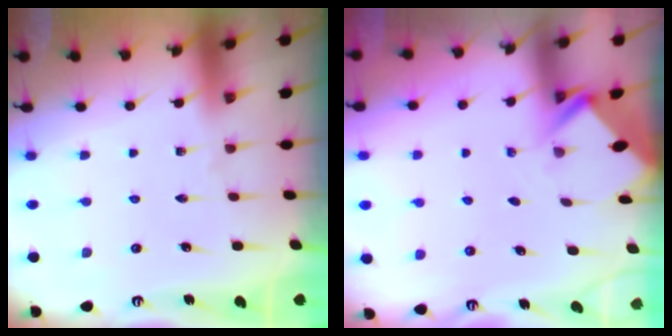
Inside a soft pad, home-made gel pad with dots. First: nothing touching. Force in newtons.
{"total": 2.1, "press": 2.1, "slide": 0.1}